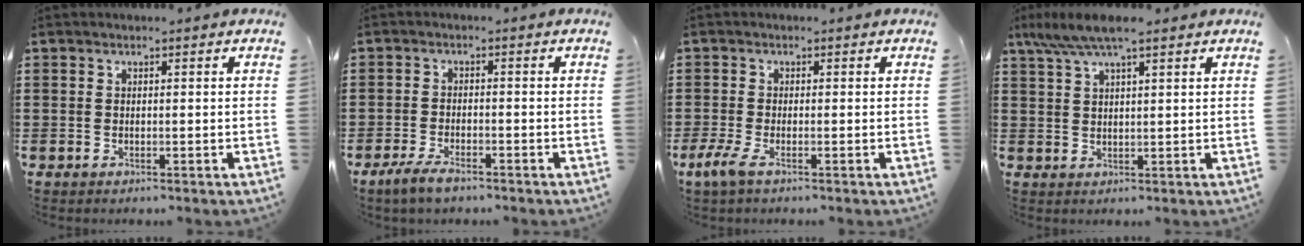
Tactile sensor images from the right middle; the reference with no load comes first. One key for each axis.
{"total": 3.0, "fx": -2.1, "fy": 1.0, "fz": 2.0, "tx": -0.048, "ty": 0.002, "tz": -0.043}
{"total": 2.5, "fx": -1.0, "fy": 0.5, "fz": 2.2, "tx": -0.060, "ty": -0.009, "tz": -0.026}
{"total": 6.1, "fx": 4.5, "fy": 0.6, "fz": 4.2, "tx": -0.090, "ty": -0.001, "tz": 0.080}